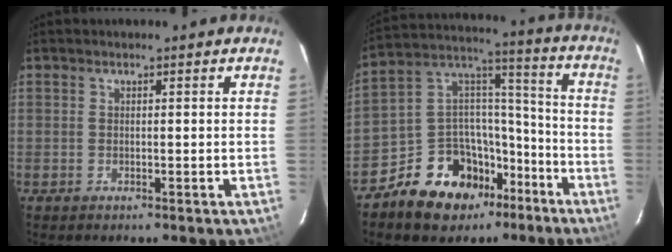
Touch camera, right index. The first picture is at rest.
{"total": 16.1, "force": [-10.4, 10.6, 6.0], "torque": [-0.126, 0.063, -0.155]}